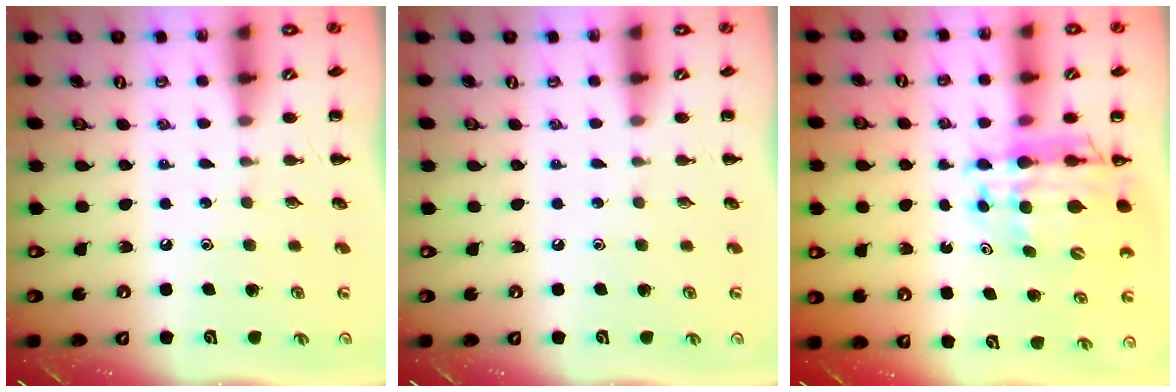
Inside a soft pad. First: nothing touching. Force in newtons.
{"total": 0.0}
{"total": 11.4, "press": 11.0, "slide": 2.9}